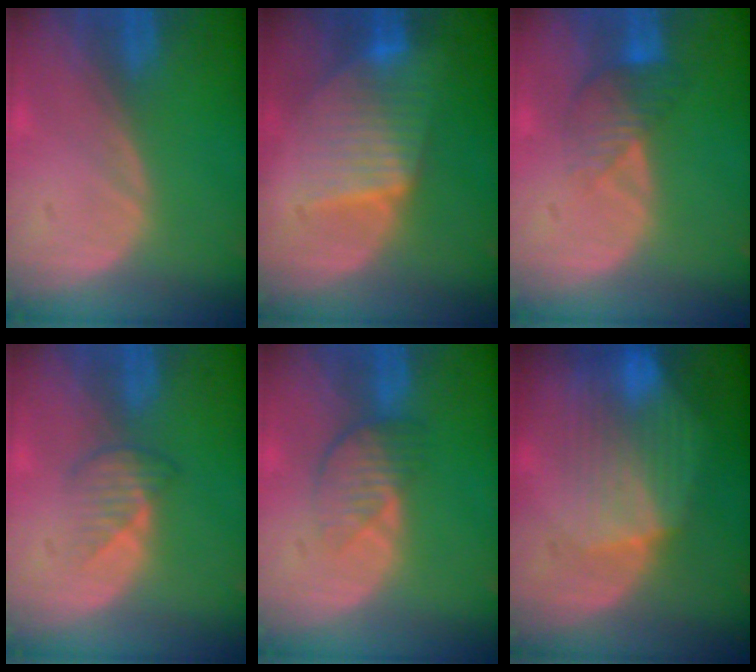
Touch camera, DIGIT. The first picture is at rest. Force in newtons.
{"total": 7.1, "press": 7.1, "slide": 0.1}
{"total": 4.4, "press": 3.8, "slide": 2.2}
{"total": 2.7, "press": 2.6, "slide": 0.5}
{"total": 4.2, "press": 3.7, "slide": 1.8}
{"total": 8.8, "press": 8.1, "slide": 3.5}